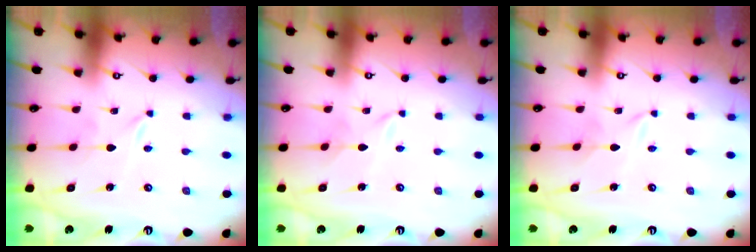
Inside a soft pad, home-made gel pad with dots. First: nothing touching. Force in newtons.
{"total": 1.3, "press": 1.3, "slide": 0.1}
{"total": 1.3, "press": 1.3, "slide": 0.2}